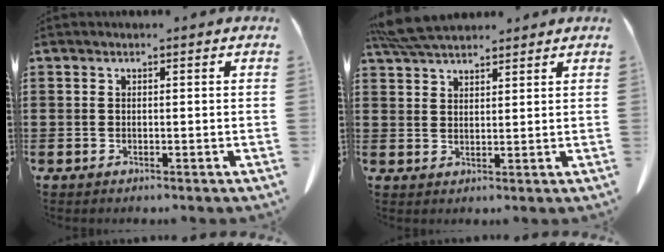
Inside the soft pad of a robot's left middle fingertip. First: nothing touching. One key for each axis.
{"total": 5.7, "fx": 5.1, "fy": 1.2, "fz": 2.2, "tx": -0.057, "ty": -0.008, "tz": 0.098}